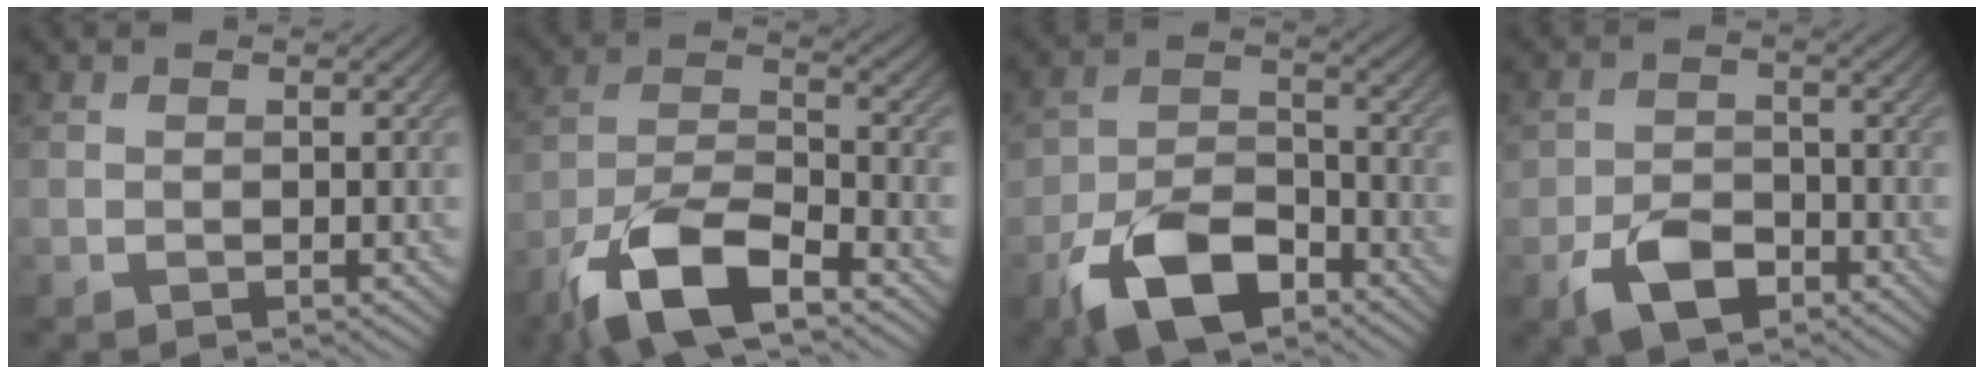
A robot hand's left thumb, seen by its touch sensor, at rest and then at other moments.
{"total": 11.6, "force": [-7.5, 4.1, 7.8], "torque": [-0.151, -0.004, -0.156]}
{"total": 10.5, "force": [-6.0, 5.6, 6.5], "torque": [-0.129, -0.008, -0.118]}
{"total": 5.8, "force": [-3.2, 3.5, 3.3], "torque": [-0.065, -0.006, -0.068]}